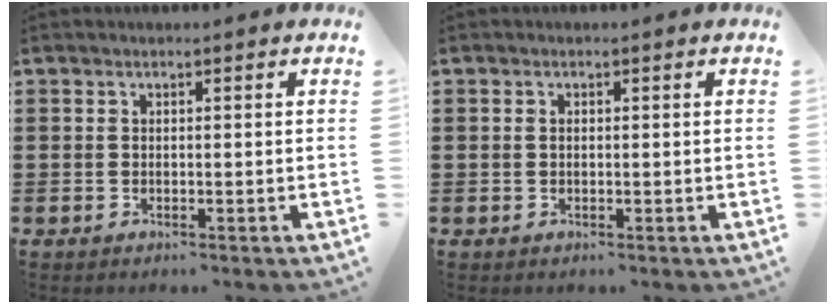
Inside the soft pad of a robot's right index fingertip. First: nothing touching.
{"total": 0.6, "force": [0.0, 0.4, 0.5], "torque": [-0.012, 0.001, 0.001]}